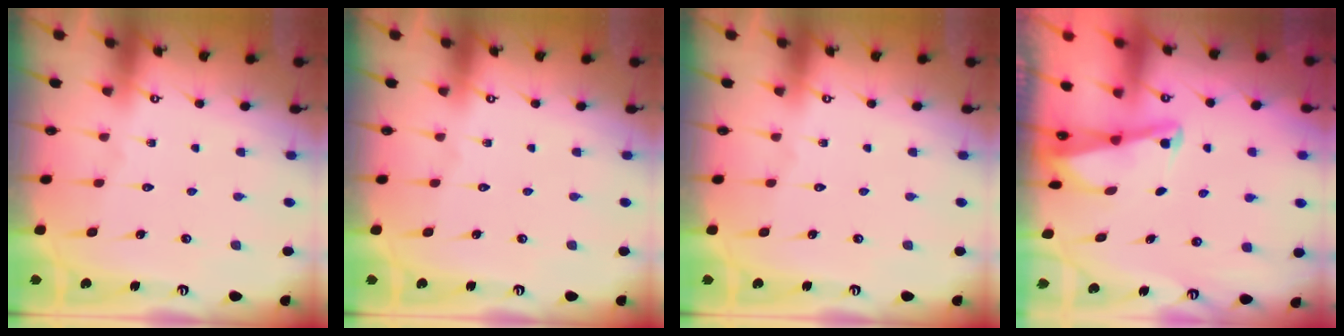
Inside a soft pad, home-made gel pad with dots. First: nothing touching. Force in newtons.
{"total": 0.0}
{"total": 0.0}
{"total": 2.1, "press": 2.1, "slide": 0.4}